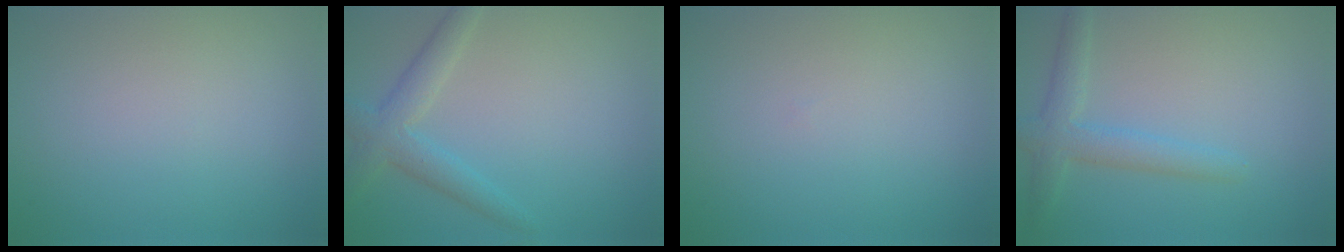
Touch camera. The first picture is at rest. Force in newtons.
{"total": 3.2, "press": 3.2, "slide": 0.1}
{"total": 0.0}
{"total": 2.9, "press": 2.9, "slide": 0.2}